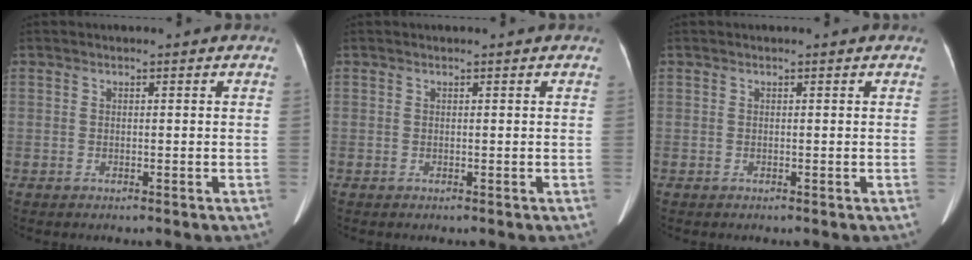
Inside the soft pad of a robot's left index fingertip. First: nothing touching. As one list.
[{"total": 0.0}, {"total": 0.0}]